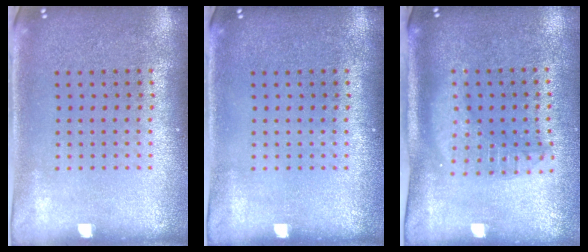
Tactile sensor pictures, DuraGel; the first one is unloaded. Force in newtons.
{"total": 0.0}
{"total": 1.8, "press": 1.5, "slide": 1.0}